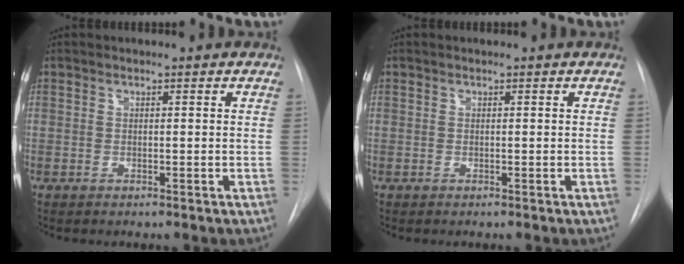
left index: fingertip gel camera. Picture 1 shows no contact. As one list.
[{"total": 0.0}]